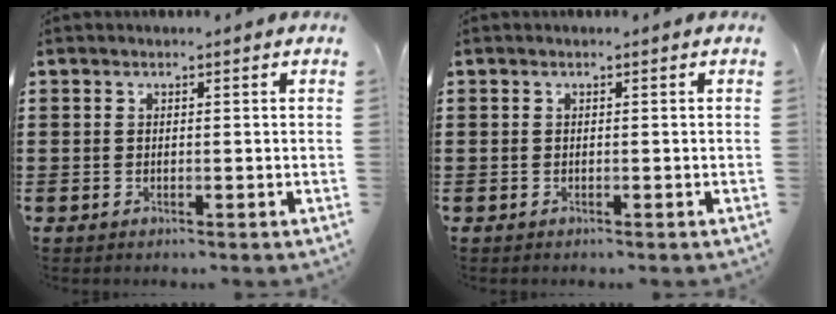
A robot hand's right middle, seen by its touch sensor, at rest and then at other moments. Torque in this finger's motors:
{"motor_torque": [0.09, 0.02, -0.01, 0.00]}